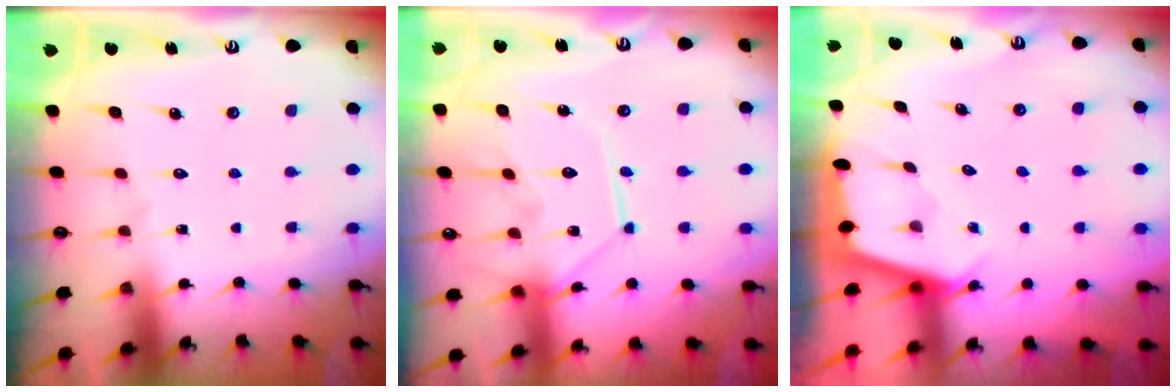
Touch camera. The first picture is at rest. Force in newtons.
{"total": 13.1, "press": 13.0, "slide": 0.8}
{"total": 2.4, "press": 2.4, "slide": 0.3}